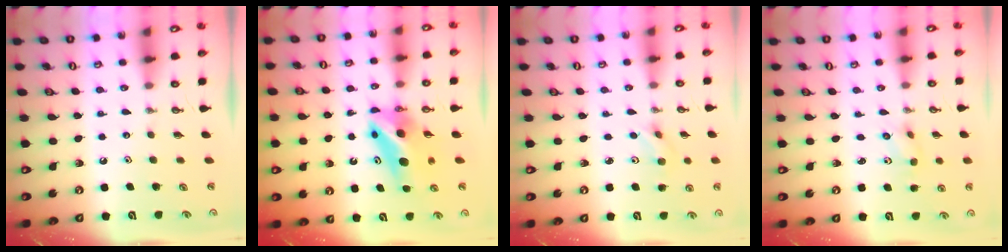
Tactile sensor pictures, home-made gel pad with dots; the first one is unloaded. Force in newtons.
{"total": 8.4, "press": 8.4, "slide": 0.6}
{"total": 2.4, "press": 2.4, "slide": 0.1}
{"total": 2.3, "press": 2.0, "slide": 1.1}